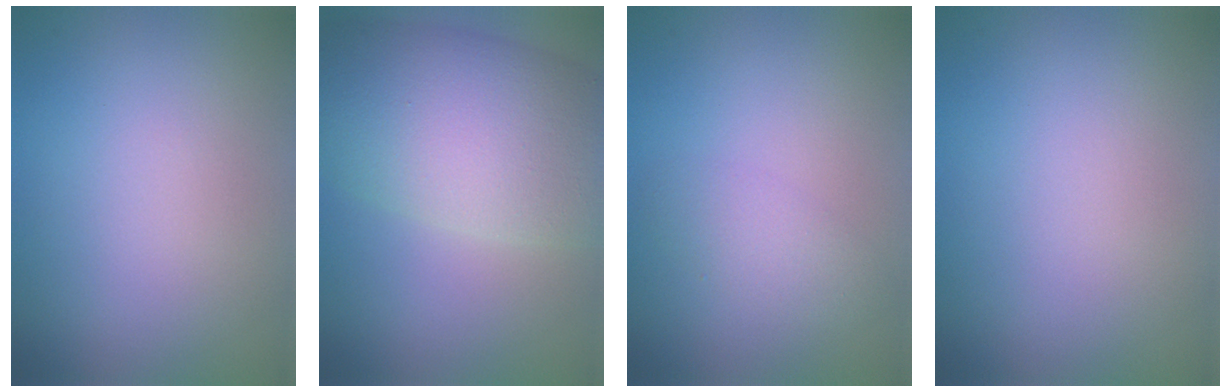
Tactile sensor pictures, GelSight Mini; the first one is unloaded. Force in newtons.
{"total": 10.9, "press": 10.9, "slide": 0.5}
{"total": 2.0, "press": 2.0, "slide": 0.1}
{"total": 0.0}